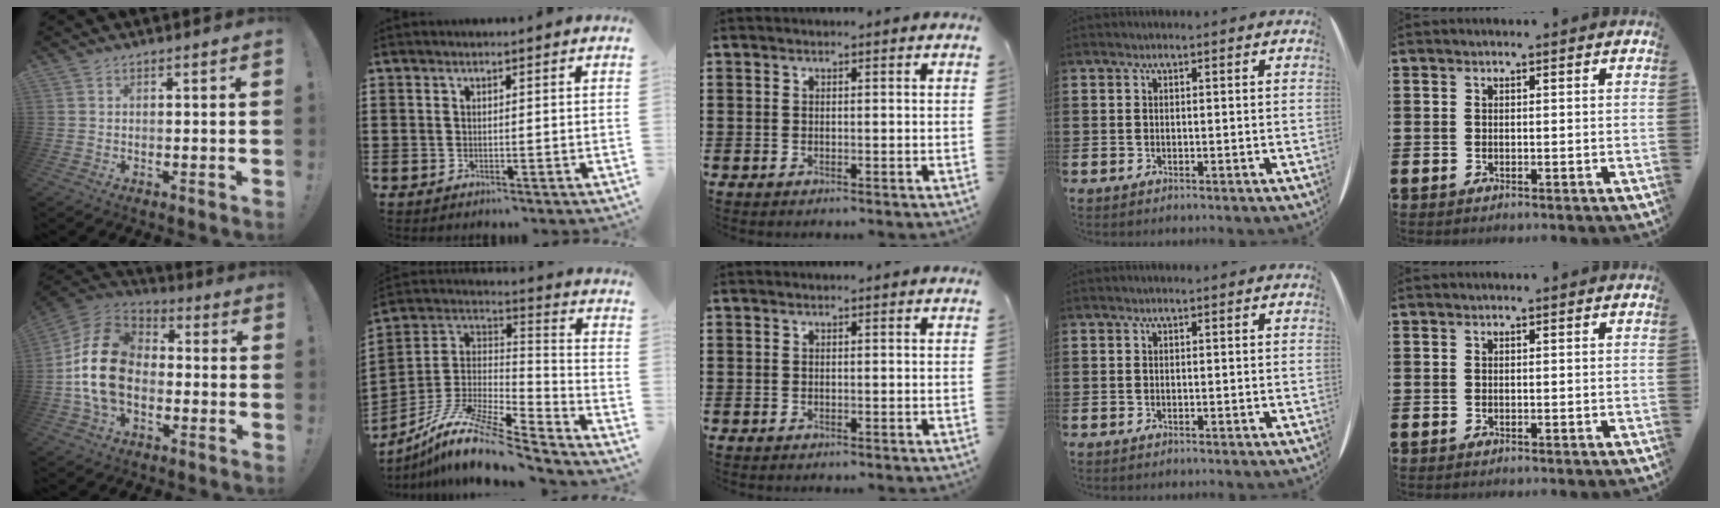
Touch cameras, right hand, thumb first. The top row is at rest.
{"thumb": {"total": 18.9, "force": [-1.5, 13.4, 13.2], "torque": [-0.240, 0.029, -0.018]}, "index": {"total": 11.7, "force": [-9.3, 1.8, 7.0], "torque": [-0.145, 0.012, -0.186]}}